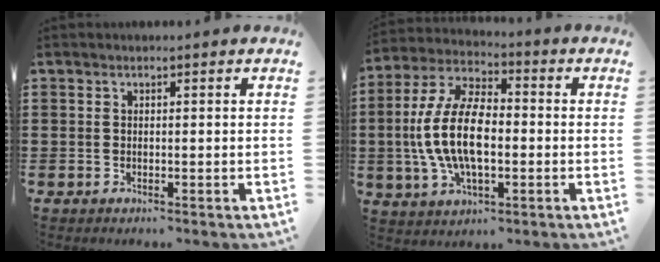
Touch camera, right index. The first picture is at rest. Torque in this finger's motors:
{"motor_torque": [1.94, 0.19, 1.05, 0.21]}